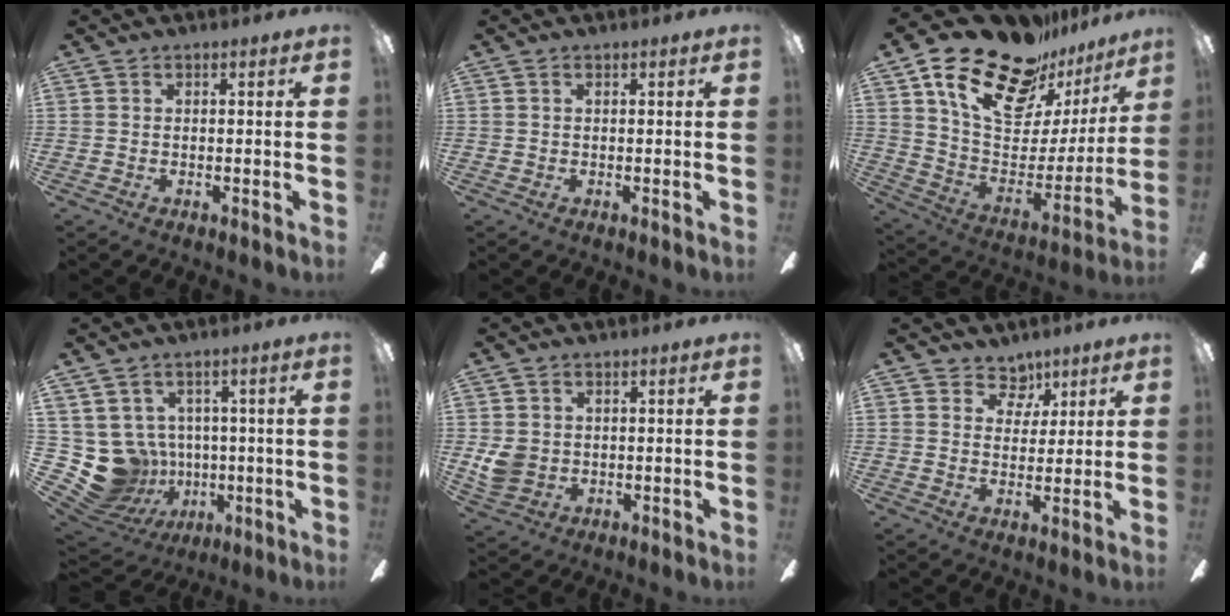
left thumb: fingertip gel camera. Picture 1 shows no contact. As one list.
[{"total": 0.0}, {"total": 24.5, "force": [17.1, 12.3, 12.6], "torque": [-0.203, -0.105, 0.305]}, {"total": 12.6, "force": [-1.1, 11.9, 4.3], "torque": [-0.134, -0.007, 0.002]}, {"total": 5.0, "force": [0.6, 4.4, 2.3], "torque": [-0.045, 0.007, 0.016]}, {"total": 6.0, "force": [4.1, 4.2, 1.2], "torque": [-0.010, -0.021, 0.071]}]